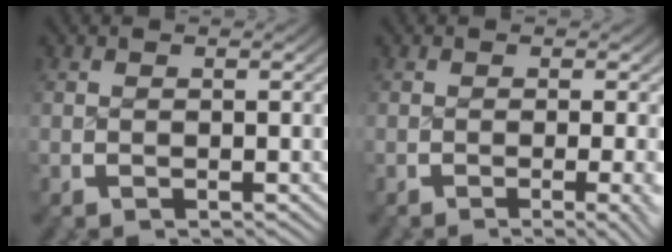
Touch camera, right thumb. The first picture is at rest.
{"total": 3.3, "force": [-1.1, 0.7, 3.0], "torque": [-0.040, -0.004, -0.017]}